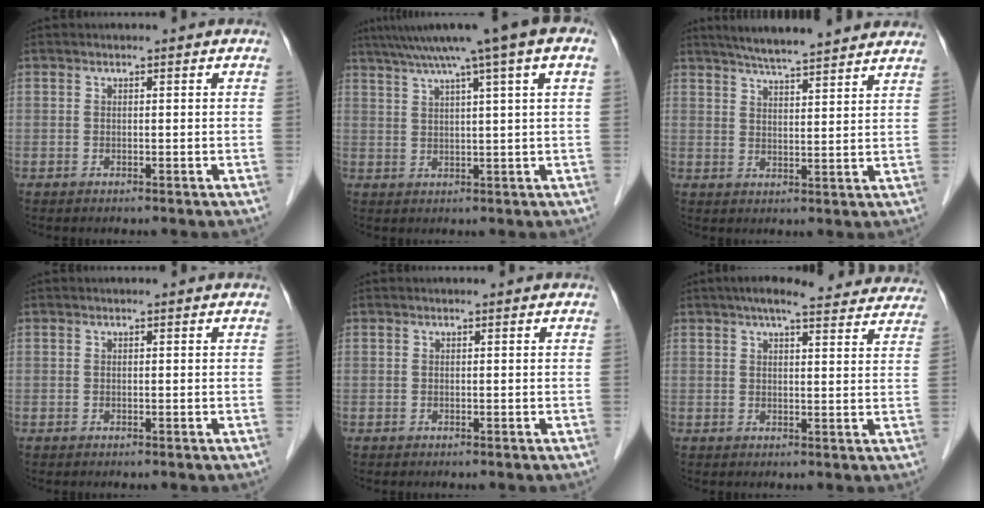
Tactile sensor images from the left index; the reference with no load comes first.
{"total": 12.1, "force": [7.2, -0.8, 9.7], "torque": [-0.150, 0.042, 0.101]}
{"total": 12.9, "force": [11.3, 0.8, 6.1], "torque": [-0.092, 0.022, 0.150]}
{"total": 0.0}
{"total": 0.0}
{"total": 17.8, "force": [16.1, 3.2, 7.0], "torque": [-0.086, 0.028, 0.191]}